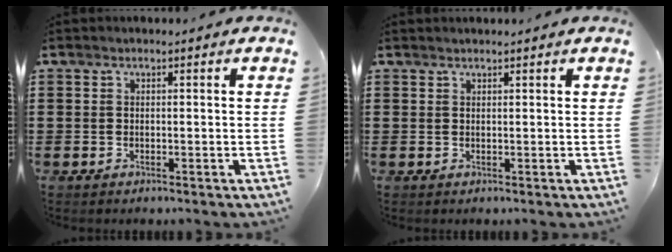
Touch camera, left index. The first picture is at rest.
{"total": 0.7, "force": [0.6, -0.1, 0.2], "torque": [-0.005, -0.002, 0.013]}